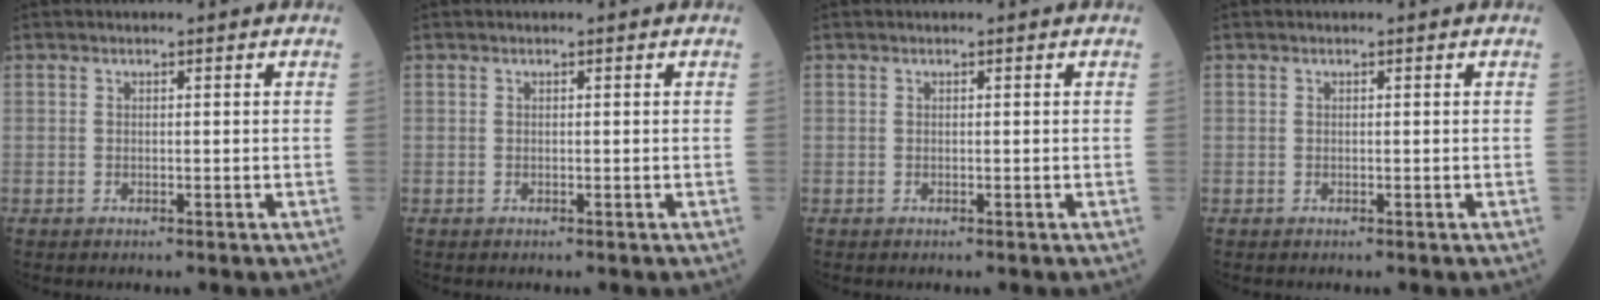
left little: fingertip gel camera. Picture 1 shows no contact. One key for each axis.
{"total": 0.0}
{"total": 0.0}
{"total": 0.0}